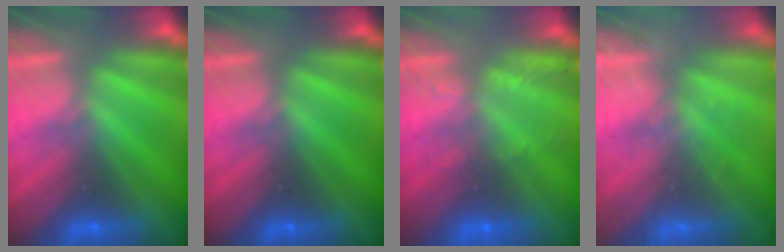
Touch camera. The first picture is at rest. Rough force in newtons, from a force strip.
{"total": 0.0}
{"total": 2.2}
{"total": 1.8}